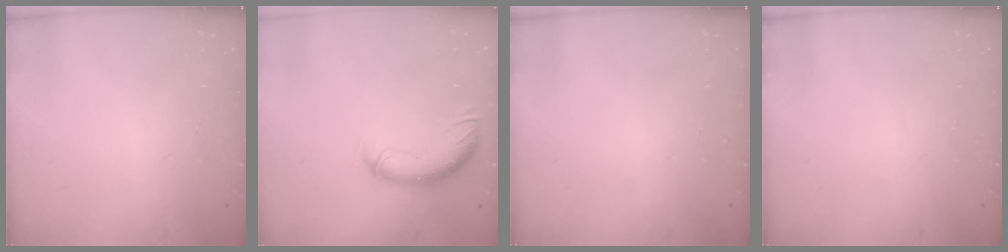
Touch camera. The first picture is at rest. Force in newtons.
{"total": 10.3, "press": 10.2, "slide": 1.4}
{"total": 0.0}
{"total": 0.0}